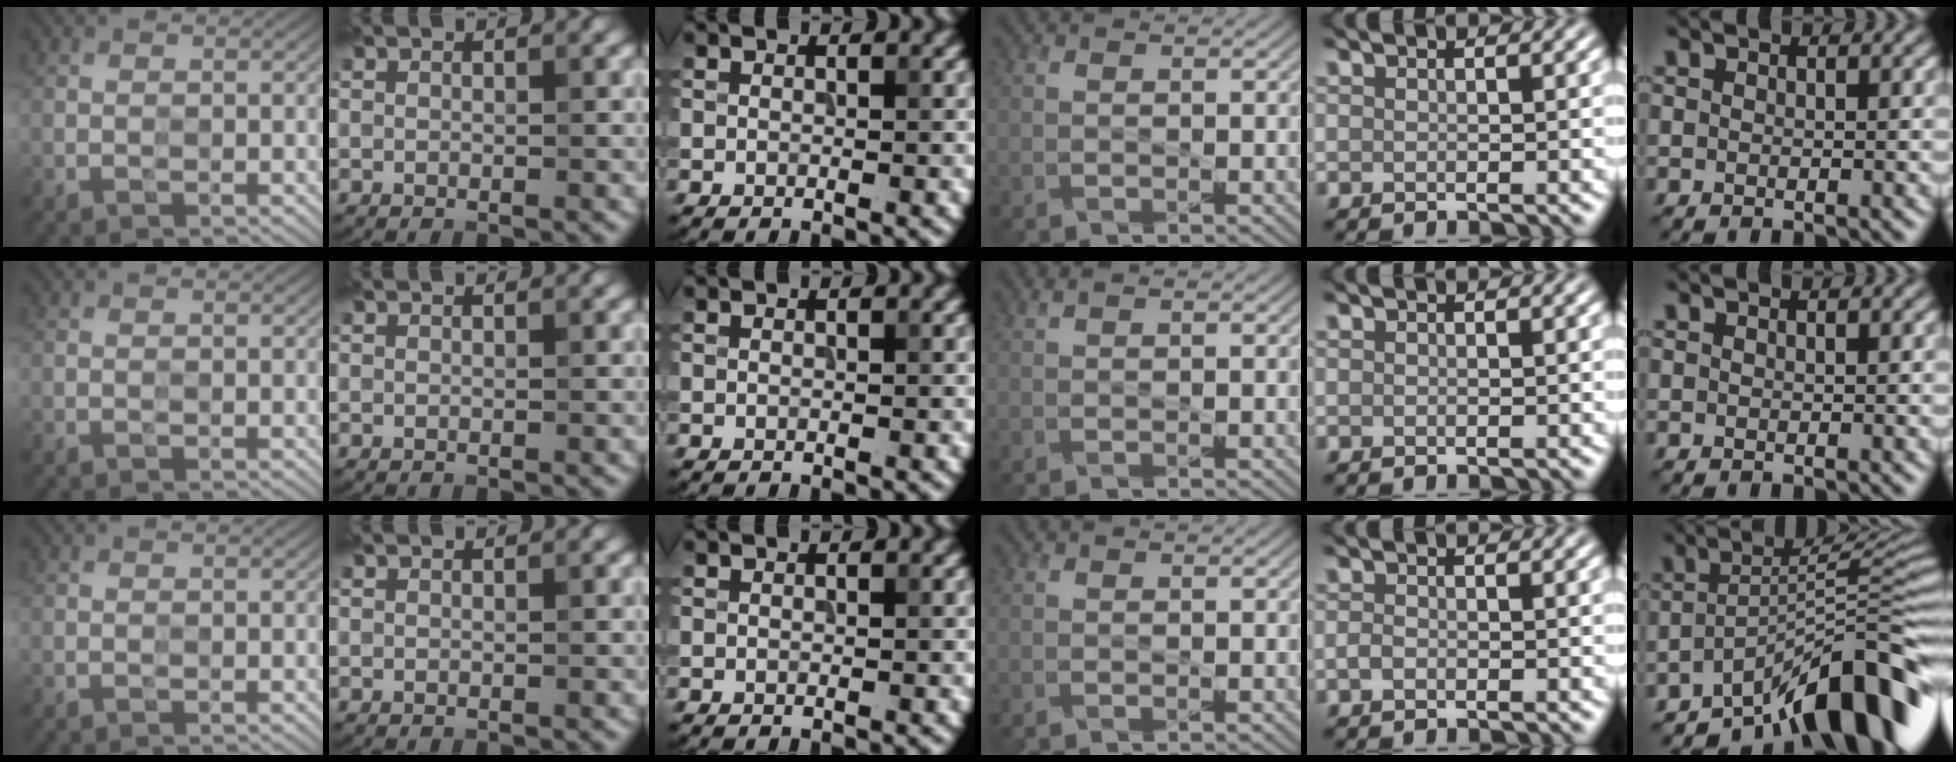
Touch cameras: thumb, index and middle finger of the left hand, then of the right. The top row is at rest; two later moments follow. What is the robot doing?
{"motion": "press", "object": "grip strengthener"}